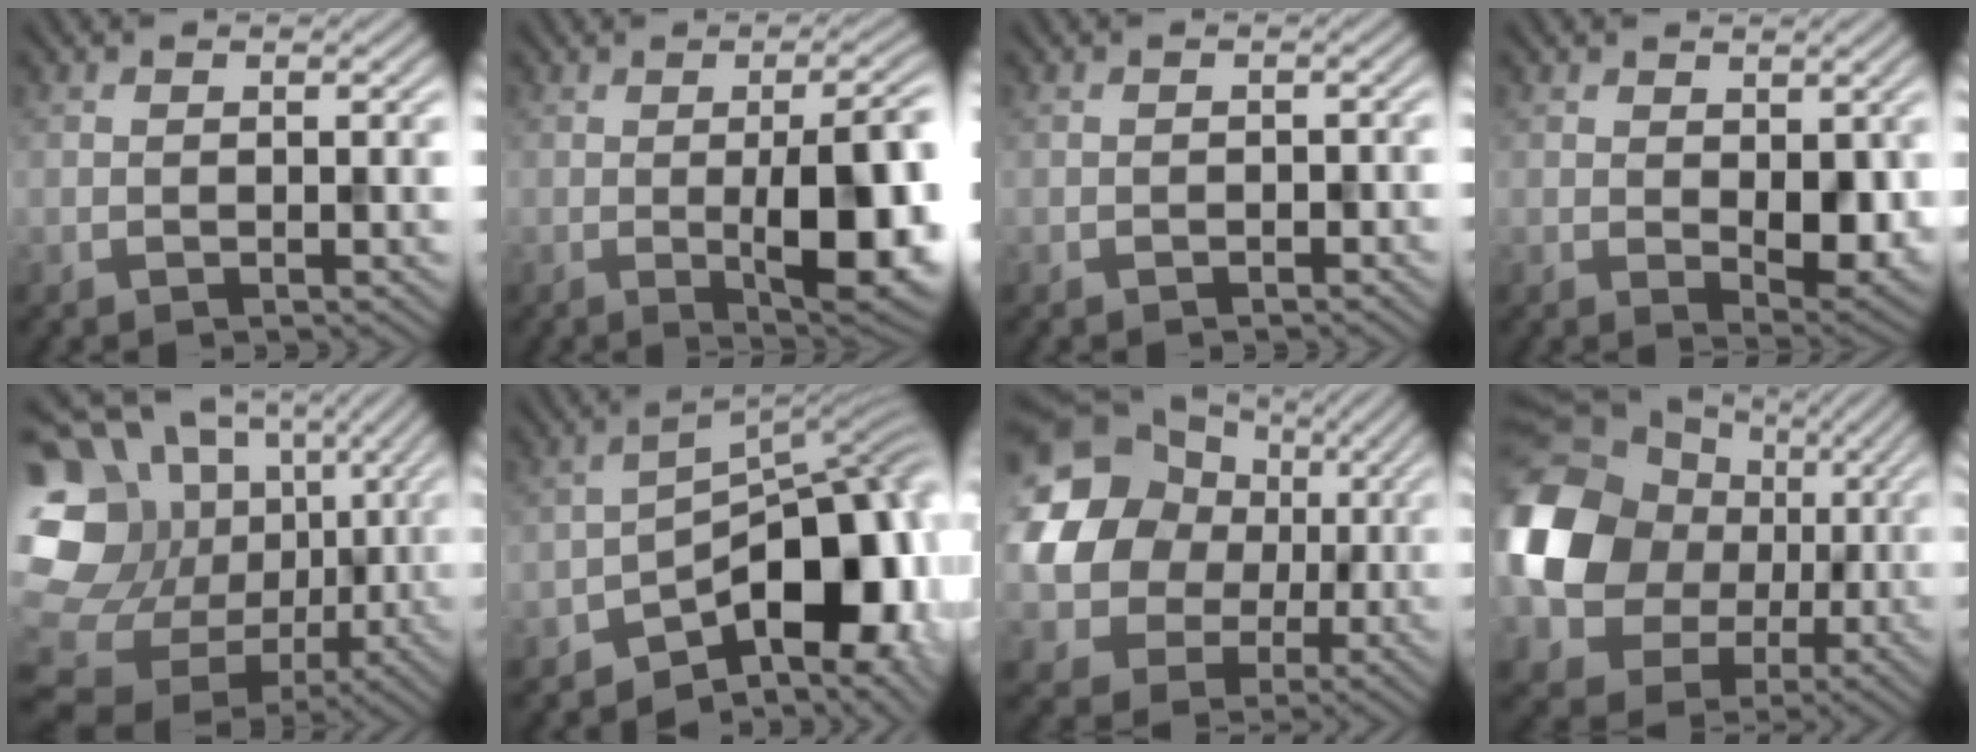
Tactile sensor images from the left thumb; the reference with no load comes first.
{"total": 12.3, "force": [-1.4, 4.2, 11.5], "torque": [-0.141, -0.010, -0.020]}
{"total": 0.8, "force": [-0.6, 0.3, -0.3], "torque": [0.008, -0.002, -0.007]}
{"total": 3.9, "force": [0.4, 2.3, 3.2], "torque": [-0.051, -0.017, 0.018]}
{"total": 19.0, "force": [-1.2, 16.6, 9.3], "torque": [-0.233, -0.007, -0.026]}
{"total": 14.2, "force": [-7.1, 7.2, 10.0], "torque": [-0.117, -0.013, -0.115]}
{"total": 18.7, "force": [3.5, 16.8, 7.5], "torque": [-0.220, 0.013, 0.038]}
{"total": 15.9, "force": [0.6, 14.2, 7.2], "torque": [-0.224, -0.008, 0.001]}